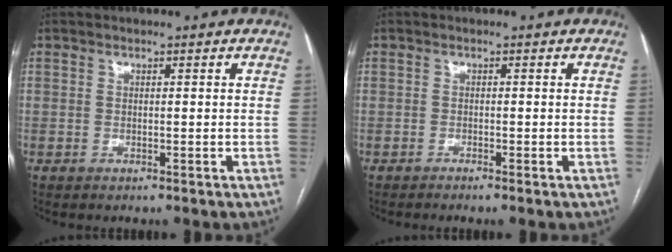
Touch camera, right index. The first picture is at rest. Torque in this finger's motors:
{"motor_torque": [0.16, -0.14, 0.17, 0.02]}